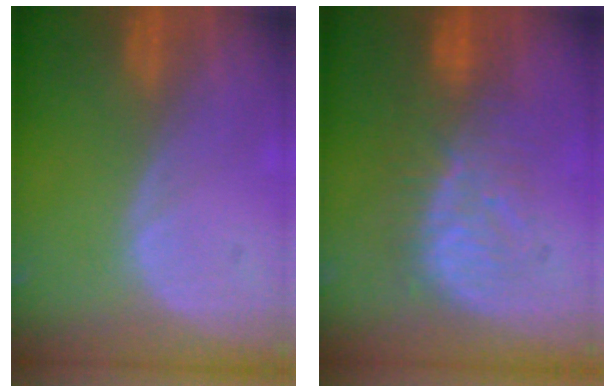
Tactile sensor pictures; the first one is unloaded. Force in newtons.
{"total": 8.2, "press": 8.0, "slide": 1.6}